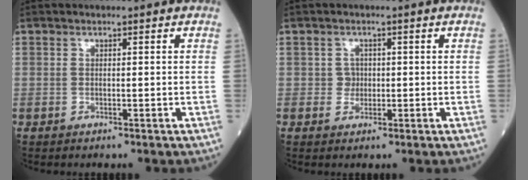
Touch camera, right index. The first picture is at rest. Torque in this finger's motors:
{"motor_torque": [-0.10, 0.01, -0.03, 0.00]}